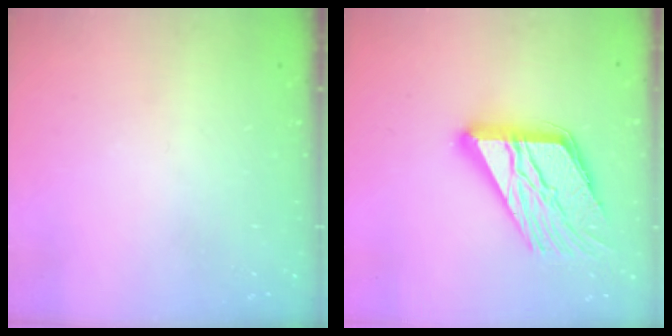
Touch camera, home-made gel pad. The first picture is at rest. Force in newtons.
{"total": 18.9, "press": 18.8, "slide": 1.9}